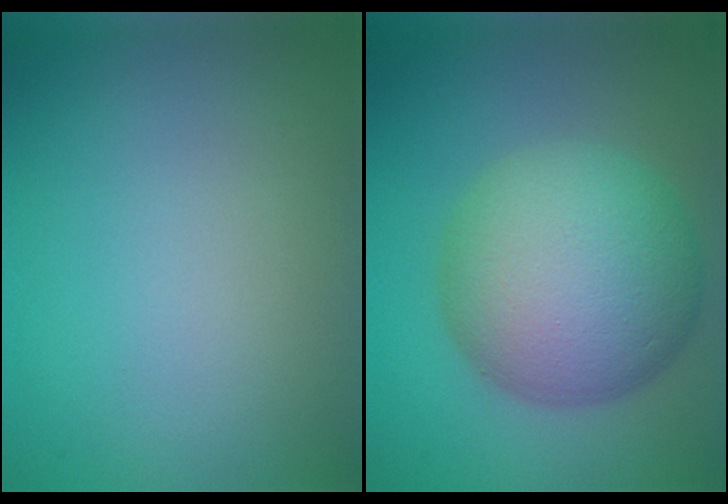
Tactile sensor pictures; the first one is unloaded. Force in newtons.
{"total": 11.3, "press": 11.3, "slide": 0.5}